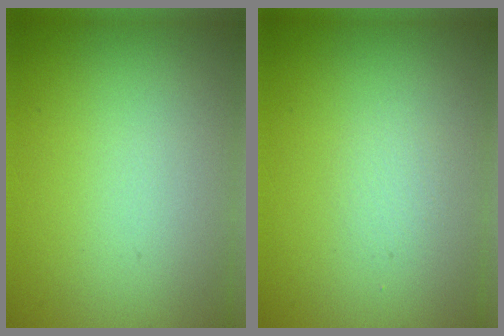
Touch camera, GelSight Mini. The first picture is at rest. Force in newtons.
{"total": 0.7, "press": 0.7, "slide": 0.0}